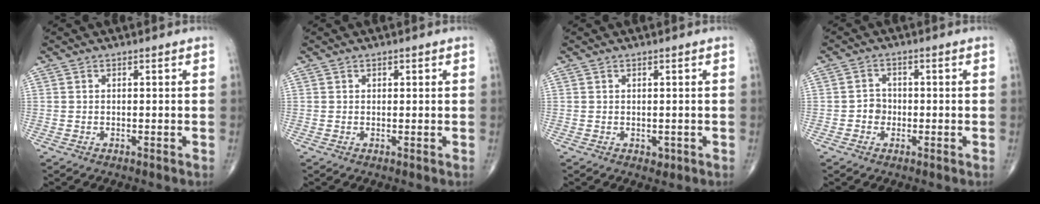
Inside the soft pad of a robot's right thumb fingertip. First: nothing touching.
{"total": 0.6, "force": [0.4, 0.4, 0.3], "torque": [0.002, -0.002, 0.004]}
{"total": 1.0, "force": [-0.1, 0.8, 0.6], "torque": [-0.007, -0.001, 0.002]}
{"total": 2.6, "force": [-0.7, 2.3, 0.9], "torque": [0.000, 0.008, -0.019]}